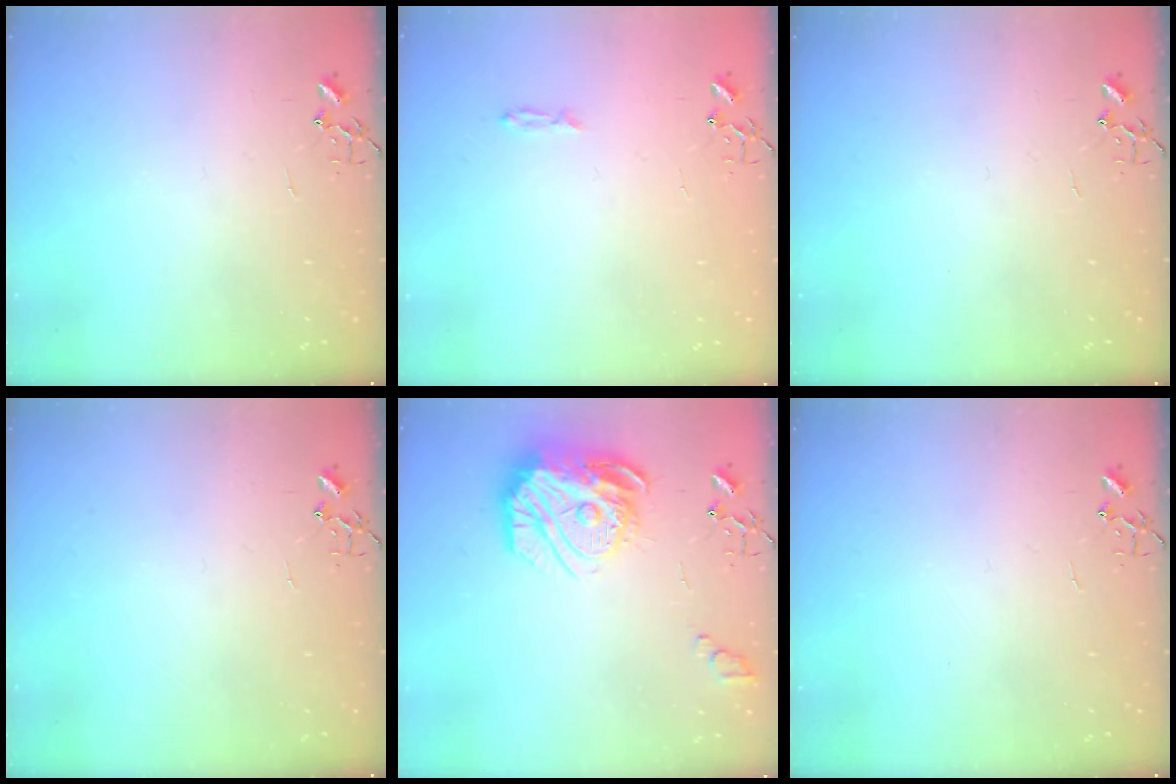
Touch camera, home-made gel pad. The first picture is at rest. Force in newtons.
{"total": 3.6, "press": 3.6, "slide": 0.4}
{"total": 0.0}
{"total": 0.0}
{"total": 20.9, "press": 20.8, "slide": 2.0}
{"total": 0.0}